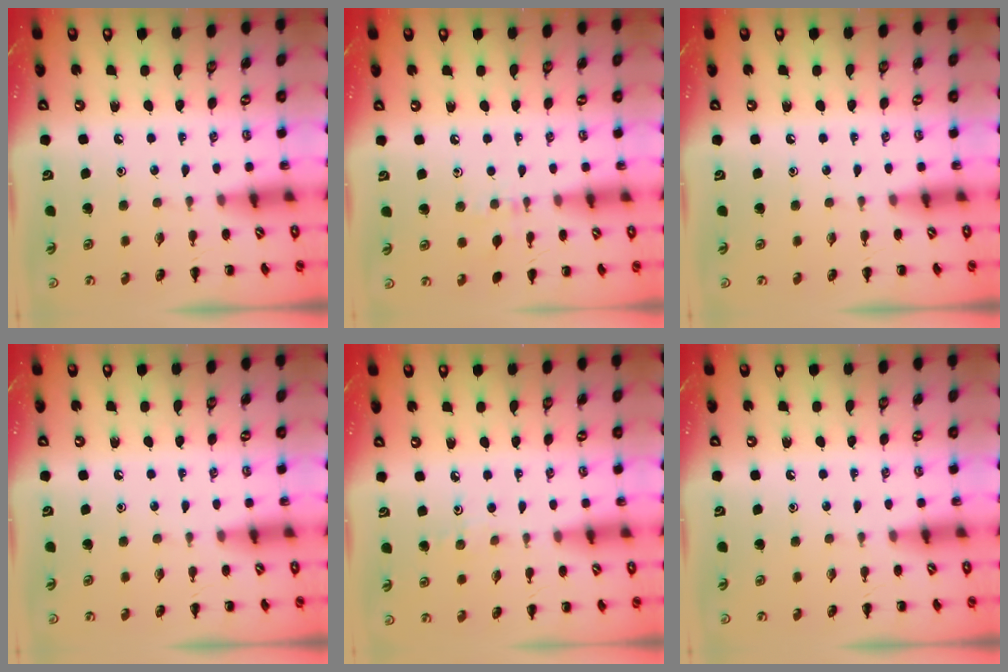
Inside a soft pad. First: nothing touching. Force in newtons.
{"total": 5.9, "press": 5.8, "slide": 1.2}
{"total": 0.0}
{"total": 0.0}
{"total": 3.1, "press": 2.8, "slide": 1.2}
{"total": 0.0}